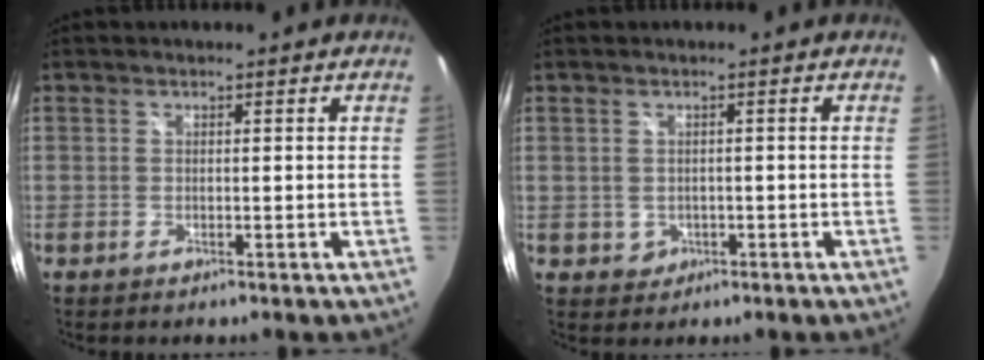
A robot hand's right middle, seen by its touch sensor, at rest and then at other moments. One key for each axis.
{"total": 2.2, "fx": -0.3, "fy": 2.1, "fz": 0.7, "tx": -0.014, "ty": 0.001, "tz": 0.003}